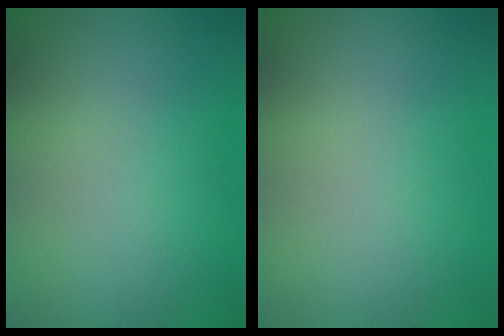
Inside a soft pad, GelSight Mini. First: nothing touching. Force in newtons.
{"total": 0.0}